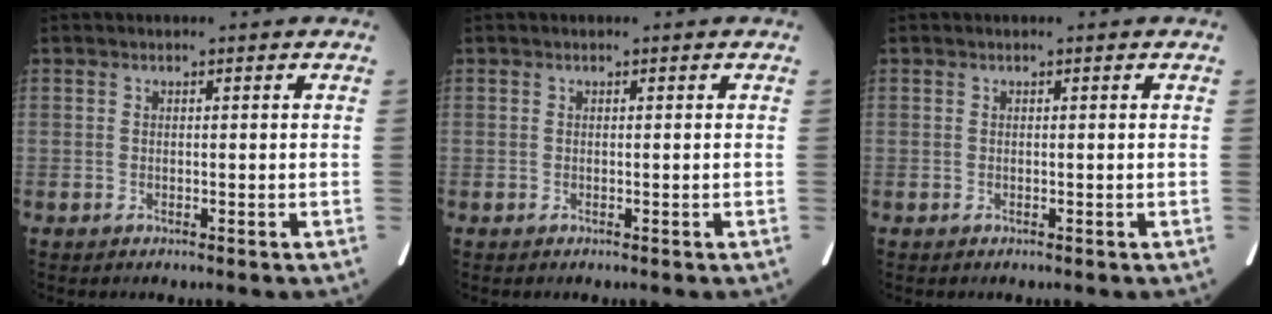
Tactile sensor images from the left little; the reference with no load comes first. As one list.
[{"total": 0.0}, {"total": 0.0}]